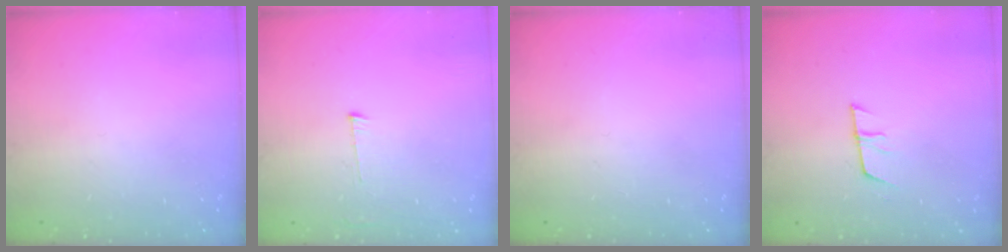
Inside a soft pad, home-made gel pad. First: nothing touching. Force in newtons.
{"total": 4.0, "press": 4.0, "slide": 0.2}
{"total": 0.0}
{"total": 7.2, "press": 7.1, "slide": 0.5}